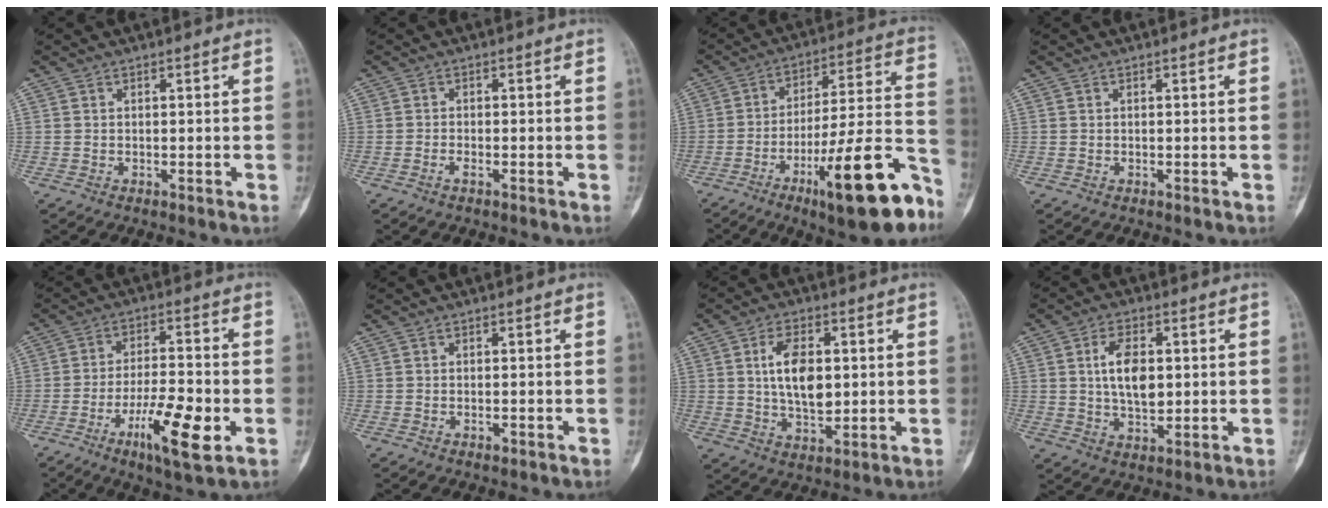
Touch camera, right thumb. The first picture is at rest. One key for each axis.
{"total": 1.2, "fx": -0.8, "fy": 0.4, "fz": 0.8, "tx": -0.016, "ty": 0.005, "tz": -0.016}
{"total": 21.5, "fx": -11.5, "fy": 4.7, "fz": 17.6, "tx": -0.244, "ty": 0.070, "tz": -0.174}
{"total": 0.0}
{"total": 12.5, "fx": -4.8, "fy": 3.1, "fz": 11.1, "tx": -0.196, "ty": 0.012, "tz": -0.081}
{"total": 0.8, "fx": -0.5, "fy": 0.4, "fz": 0.6, "tx": -0.008, "ty": 0.001, "tz": -0.007}
{"total": 9.8, "fx": 1.4, "fy": 5.5, "fz": 8.0, "tx": -0.131, "ty": -0.007, "tz": 0.030}
{"total": 8.6, "fx": 1.2, "fy": 4.8, "fz": 7.0, "tx": -0.114, "ty": -0.005, "tz": 0.024}